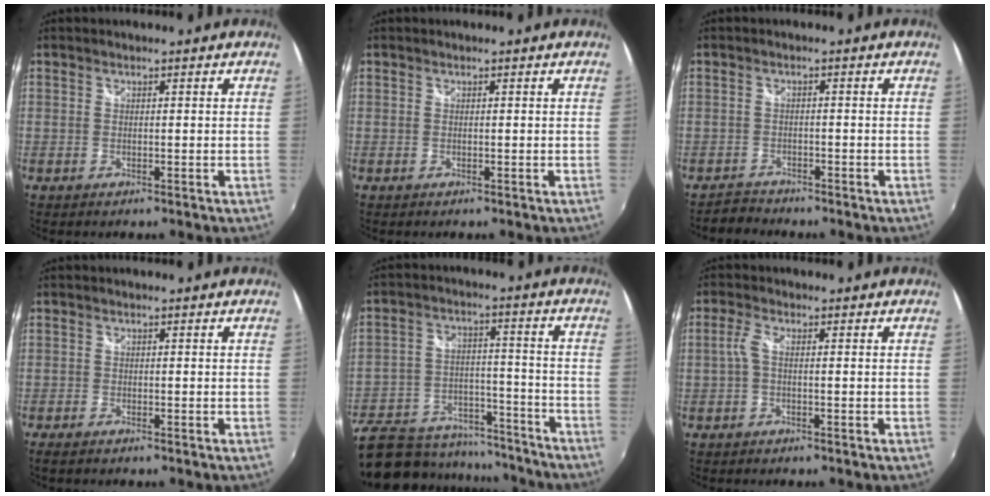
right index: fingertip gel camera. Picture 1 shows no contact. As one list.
[{"total": 0.0}, {"total": 2.8, "force": [-2.6, 1.1, -0.3], "torque": [-0.006, 0.002, -0.051]}, {"total": 1.6, "force": [-1.3, 0.5, 0.8], "torque": [-0.019, -0.008, -0.025]}, {"total": 22.6, "force": [-15.7, 12.6, 10.3], "torque": [-0.240, 0.011, -0.207]}, {"total": 2.3, "force": [-0.2, 0.7, 2.2], "torque": [-0.049, 0.005, -0.004]}]